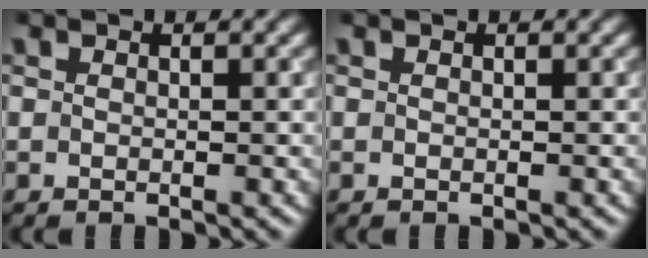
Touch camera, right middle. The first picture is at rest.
{"total": 0.0}